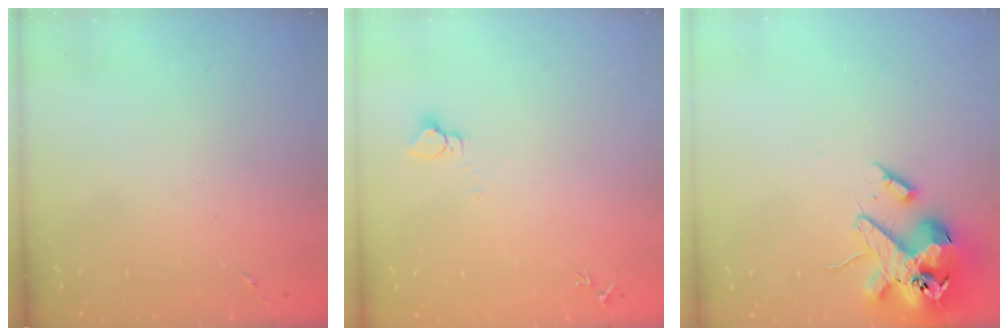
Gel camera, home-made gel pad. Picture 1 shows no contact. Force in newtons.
{"total": 2.7, "press": 2.7, "slide": 0.2}
{"total": 16.9, "press": 16.7, "slide": 2.8}